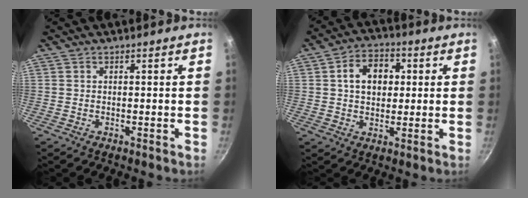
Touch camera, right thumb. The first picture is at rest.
{"total": 9.0, "force": [1.6, 6.6, 5.9], "torque": [-0.067, 0.011, 0.017]}